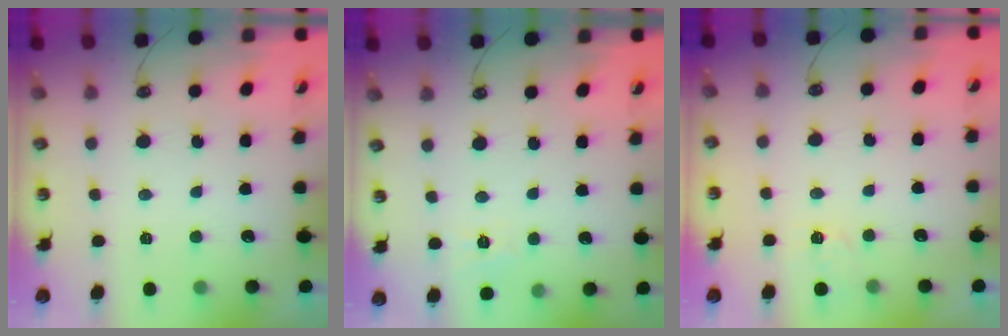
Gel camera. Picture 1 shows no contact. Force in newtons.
{"total": 2.8, "press": 2.8, "slide": 0.5}
{"total": 3.9, "press": 3.9, "slide": 0.6}